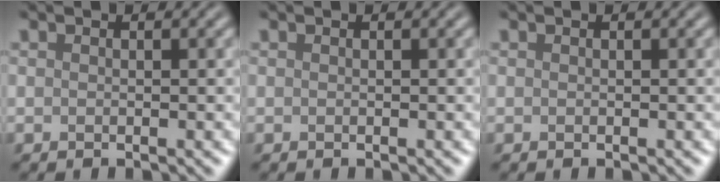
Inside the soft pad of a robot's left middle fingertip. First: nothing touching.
{"total": 0.0}
{"total": 0.0}